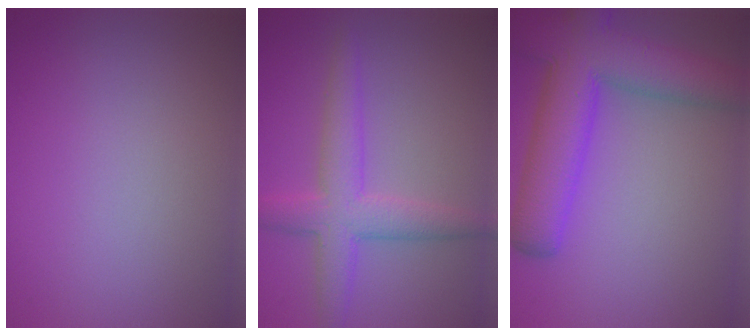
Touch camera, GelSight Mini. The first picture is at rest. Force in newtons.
{"total": 4.5, "press": 4.5, "slide": 0.2}
{"total": 9.4, "press": 9.4, "slide": 0.4}